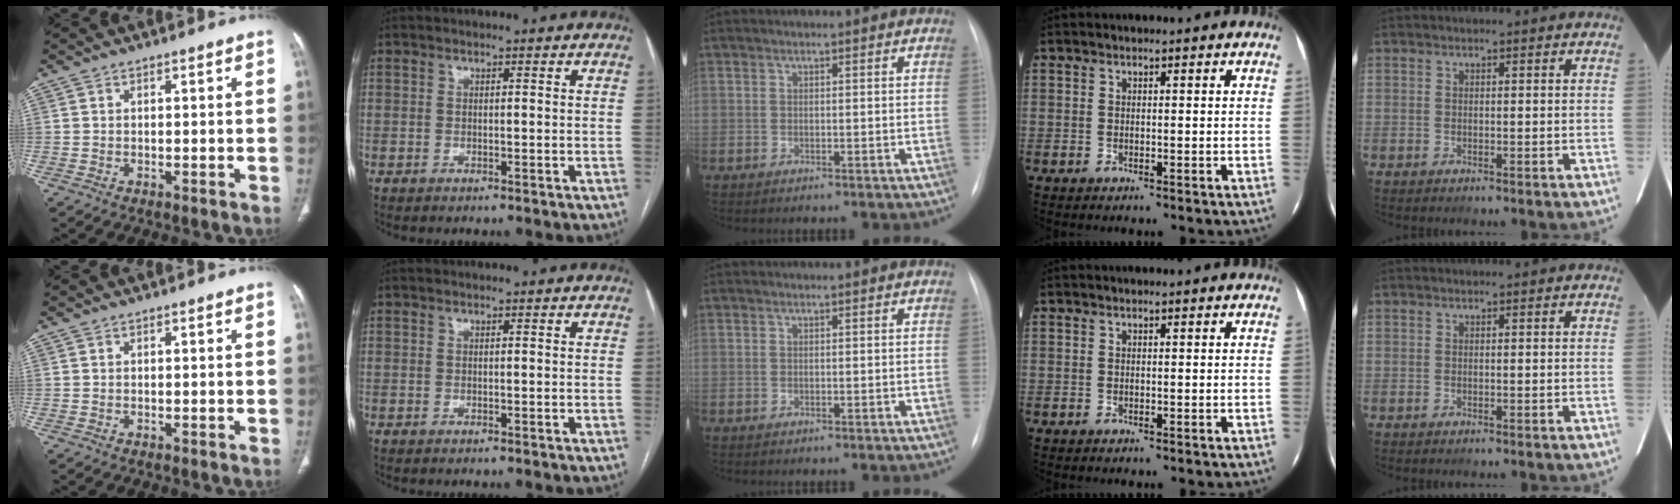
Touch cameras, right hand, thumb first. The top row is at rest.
{}